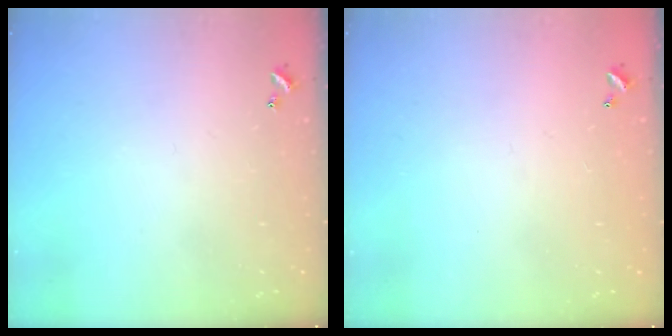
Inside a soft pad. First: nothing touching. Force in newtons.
{"total": 3.0, "press": 3.0, "slide": 0.1}